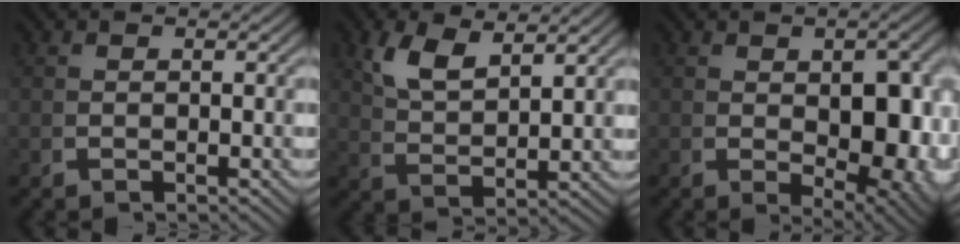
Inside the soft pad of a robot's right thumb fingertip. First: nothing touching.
{"total": 4.4, "force": [3.2, 1.2, 2.8], "torque": [-0.064, -0.005, 0.074]}
{"total": 8.2, "force": [-0.6, 4.4, 6.9], "torque": [-0.105, -0.041, 0.020]}